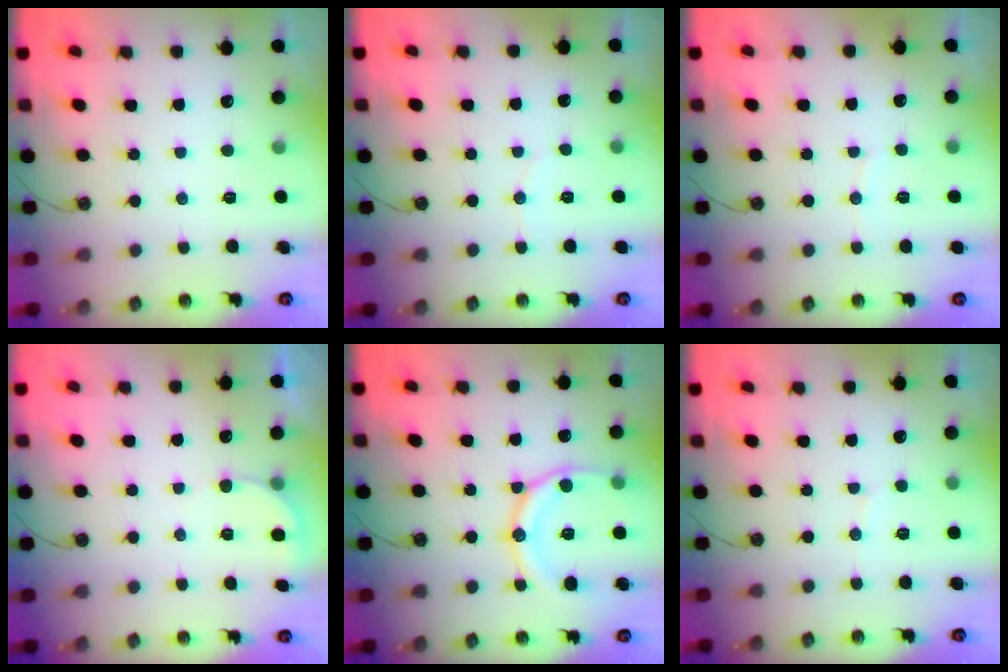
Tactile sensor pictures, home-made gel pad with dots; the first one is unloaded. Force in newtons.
{"total": 2.3, "press": 2.3, "slide": 0.2}
{"total": 2.2, "press": 2.2, "slide": 0.2}
{"total": 3.5, "press": 3.4, "slide": 0.7}
{"total": 16.3, "press": 16.2, "slide": 1.8}
{"total": 3.9, "press": 3.9, "slide": 0.5}